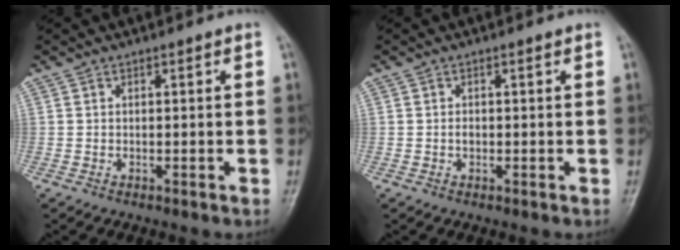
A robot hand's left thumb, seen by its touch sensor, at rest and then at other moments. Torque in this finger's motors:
{"motor_torque": [-0.25, 0.14, 0.28, 0.04, 0.00]}